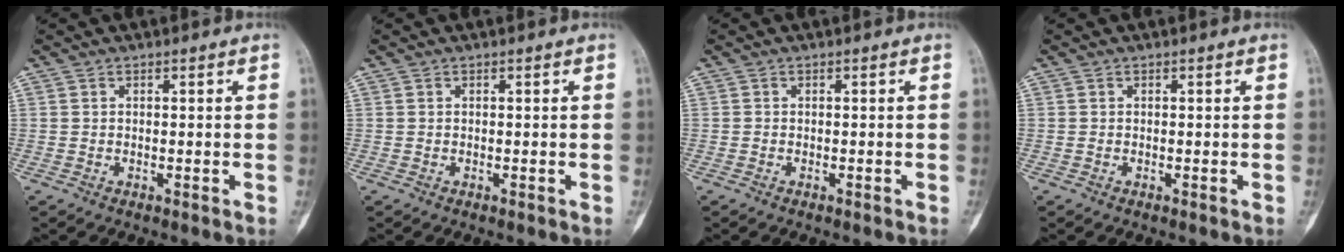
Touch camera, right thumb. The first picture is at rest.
{"total": 0.0}
{"total": 0.0}
{"total": 0.0}